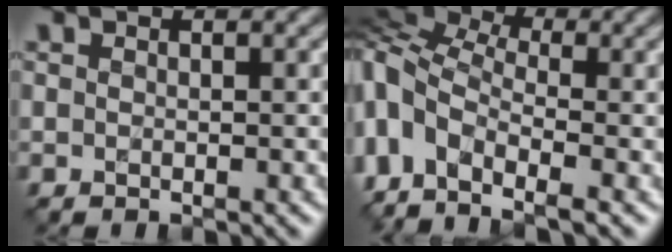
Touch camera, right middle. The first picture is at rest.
{"total": 9.8, "force": [-2.3, 6.2, 7.2], "torque": [-0.177, -0.002, -0.055]}